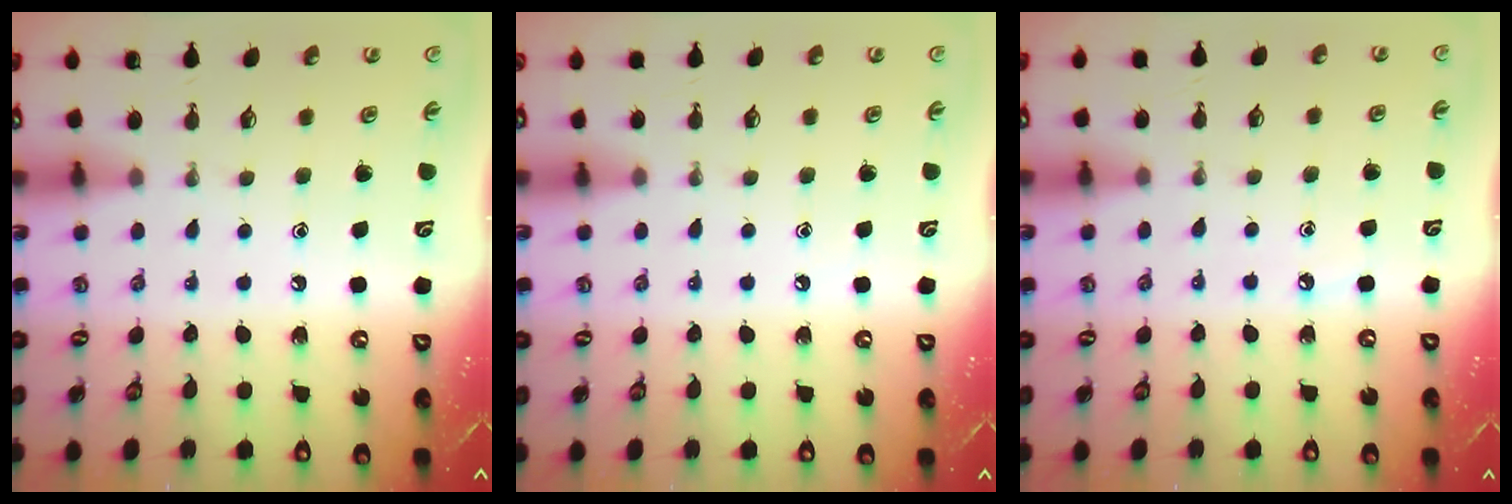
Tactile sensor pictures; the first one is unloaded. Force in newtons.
{"total": 3.8, "press": 3.8, "slide": 0.6}
{"total": 2.9, "press": 2.8, "slide": 0.4}